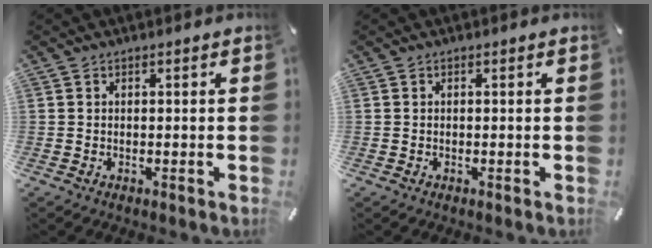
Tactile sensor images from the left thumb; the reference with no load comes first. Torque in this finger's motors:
{"motor_torque": [-0.01, -0.01, 0.00, 0.00, 0.00]}